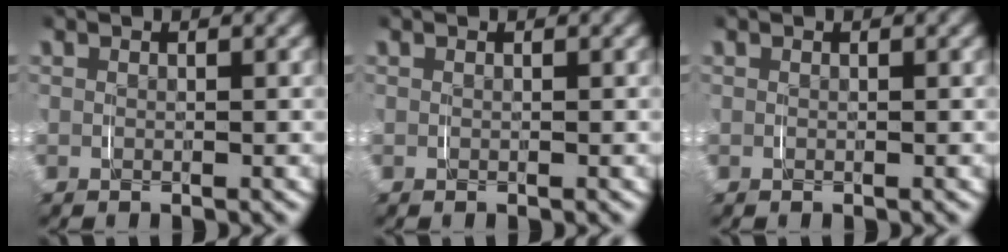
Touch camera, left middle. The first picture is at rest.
{"total": 0.0}
{"total": 0.0}